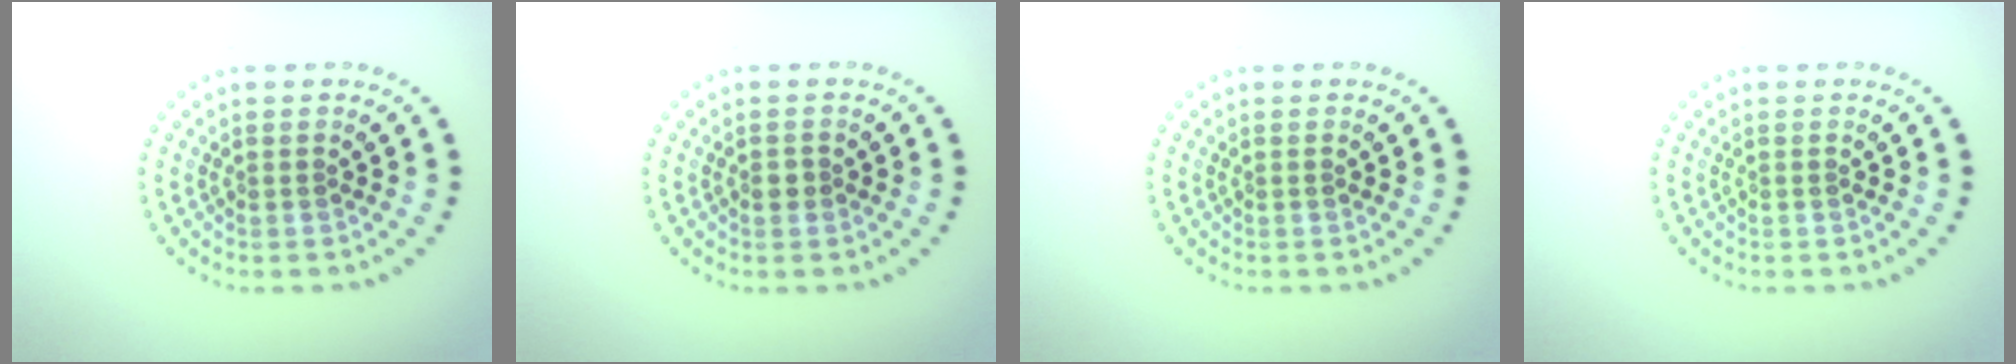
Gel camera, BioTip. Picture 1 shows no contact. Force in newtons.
{"total": 1.0, "press": 0.9, "slide": 0.3}
{"total": 0.0}
{"total": 0.0}